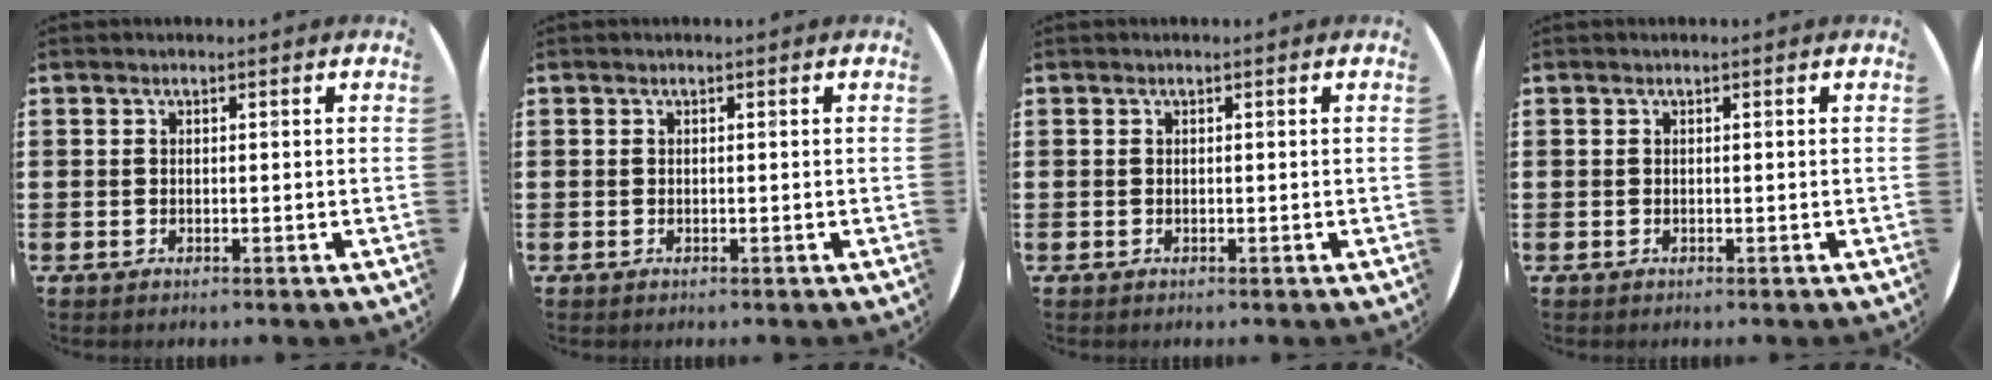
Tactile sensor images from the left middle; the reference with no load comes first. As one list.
[{"total": 0.0}, {"total": 0.0}, {"total": 0.0}]